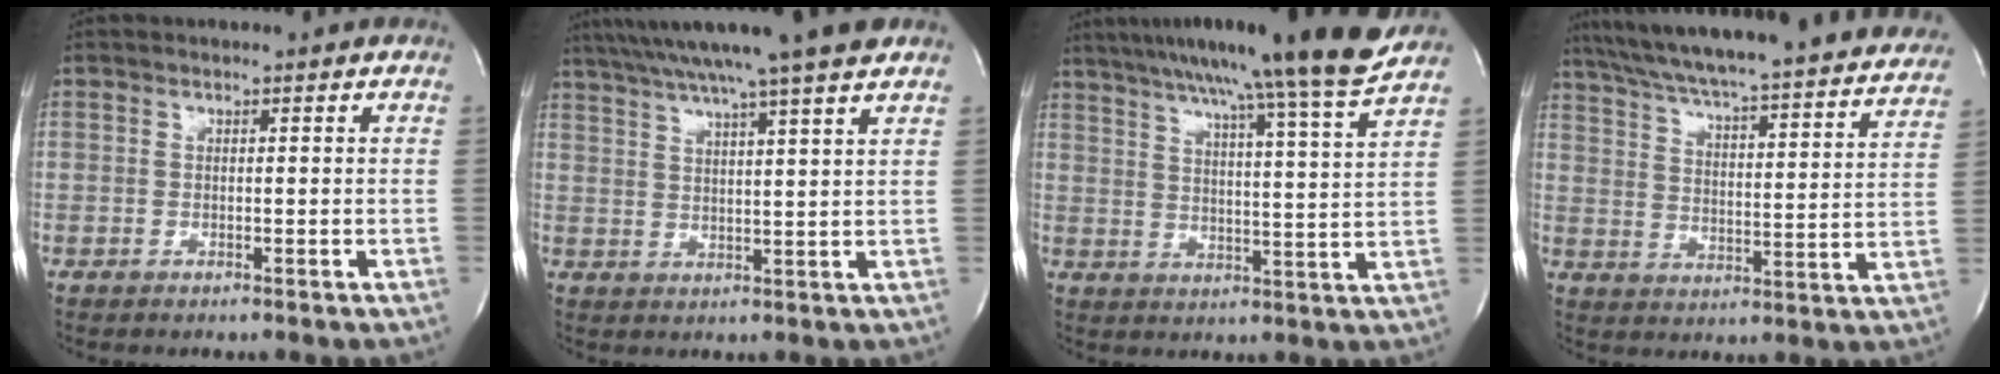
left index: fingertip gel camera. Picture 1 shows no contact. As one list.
[{"total": 15.0, "force": [12.3, -1.2, 8.4], "torque": [-0.151, 0.013, 0.175]}, {"total": 20.2, "force": [17.1, -2.2, 10.6], "torque": [-0.177, -0.029, 0.235]}, {"total": 32.6, "force": [29.4, 3.3, 13.8], "torque": [-0.227, -0.063, 0.371]}]